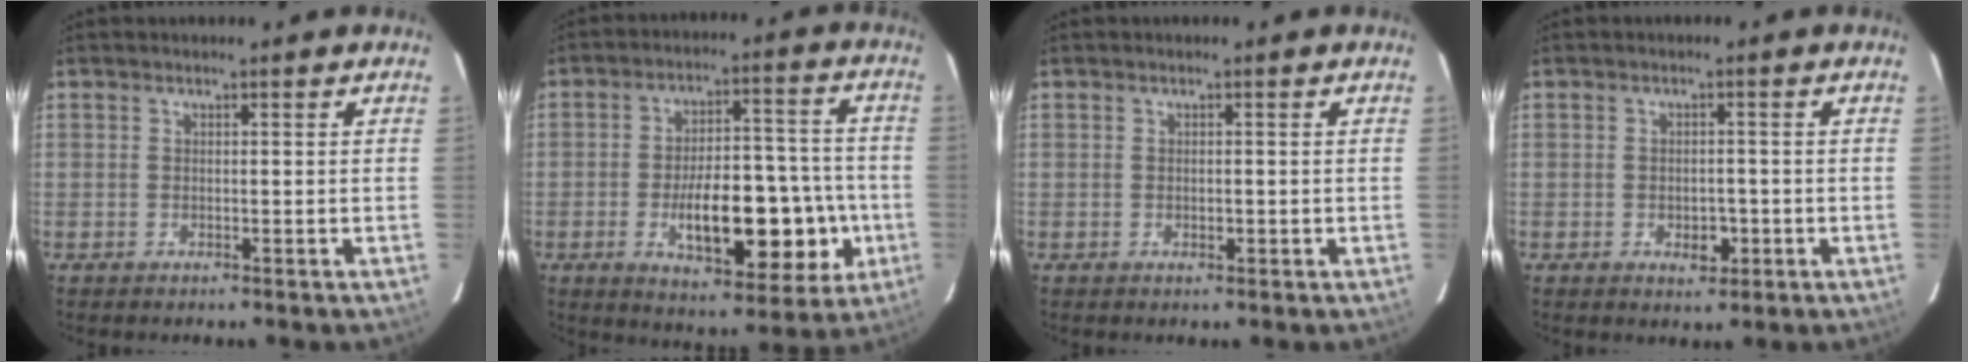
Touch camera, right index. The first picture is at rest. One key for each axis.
{"total": 16.7, "fx": -4.5, "fy": 6.6, "fz": 14.7, "tx": -0.211, "ty": 0.020, "tz": -0.057}
{"total": 0.8, "fx": -0.2, "fy": 0.4, "fz": 0.6, "tx": -0.009, "ty": 0.000, "tz": -0.001}
{"total": 2.9, "fx": -1.0, "fy": 1.7, "fz": 2.1, "tx": -0.028, "ty": 0.003, "tz": -0.009}